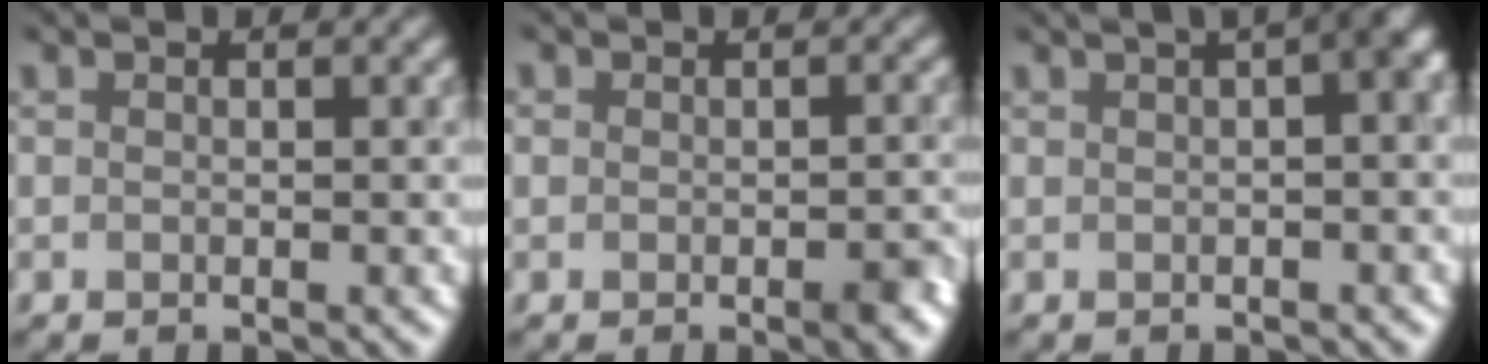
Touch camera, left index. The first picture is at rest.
{"total": 2.5, "force": [-0.9, 1.5, 1.7], "torque": [-0.018, -0.008, -0.012]}
{"total": 9.7, "force": [3.0, 4.6, 8.0], "torque": [-0.036, 0.058, 0.009]}